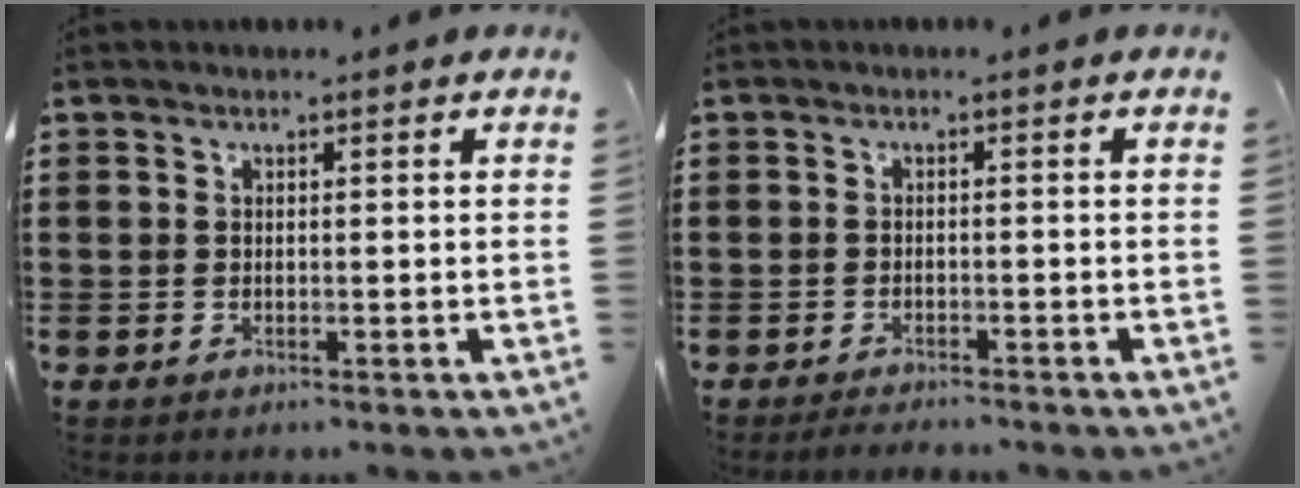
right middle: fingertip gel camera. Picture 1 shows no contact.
{"total": 1.7, "force": [-1.7, 0.1, 0.1], "torque": [-0.008, -0.003, -0.034]}